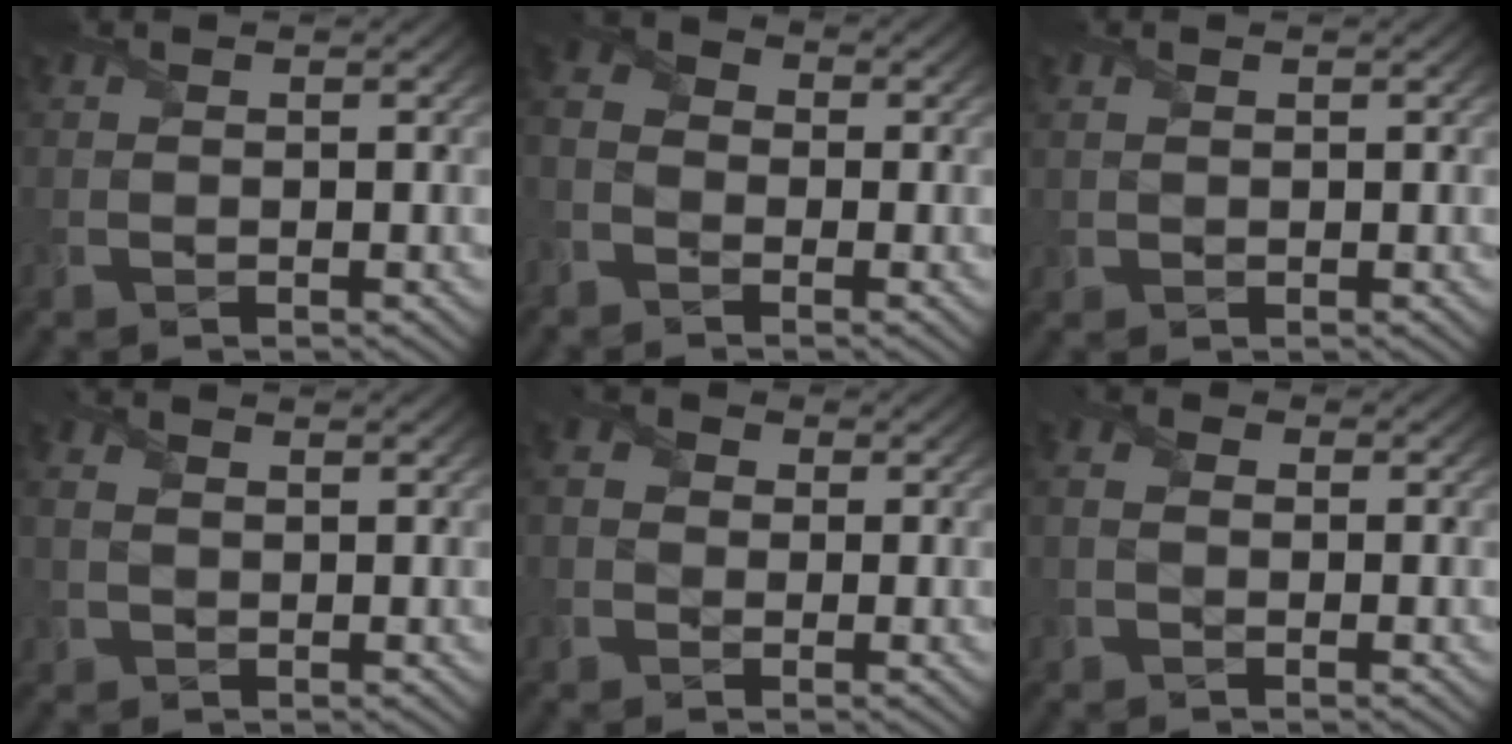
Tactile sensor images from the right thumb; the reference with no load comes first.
{"total": 5.0, "force": [-2.4, 3.5, 2.7], "torque": [-0.070, -0.003, -0.053]}
{"total": 1.0, "force": [0.7, 0.6, 0.4], "torque": [-0.015, -0.002, 0.016]}
{"total": 2.2, "force": [0.4, 1.5, 1.6], "torque": [-0.043, 0.002, 0.010]}
{"total": 2.7, "force": [0.0, 2.5, 1.0], "torque": [-0.037, 0.005, -0.004]}
{"total": 2.5, "force": [0.0, 1.9, 1.6], "torque": [-0.038, 0.006, -0.007]}